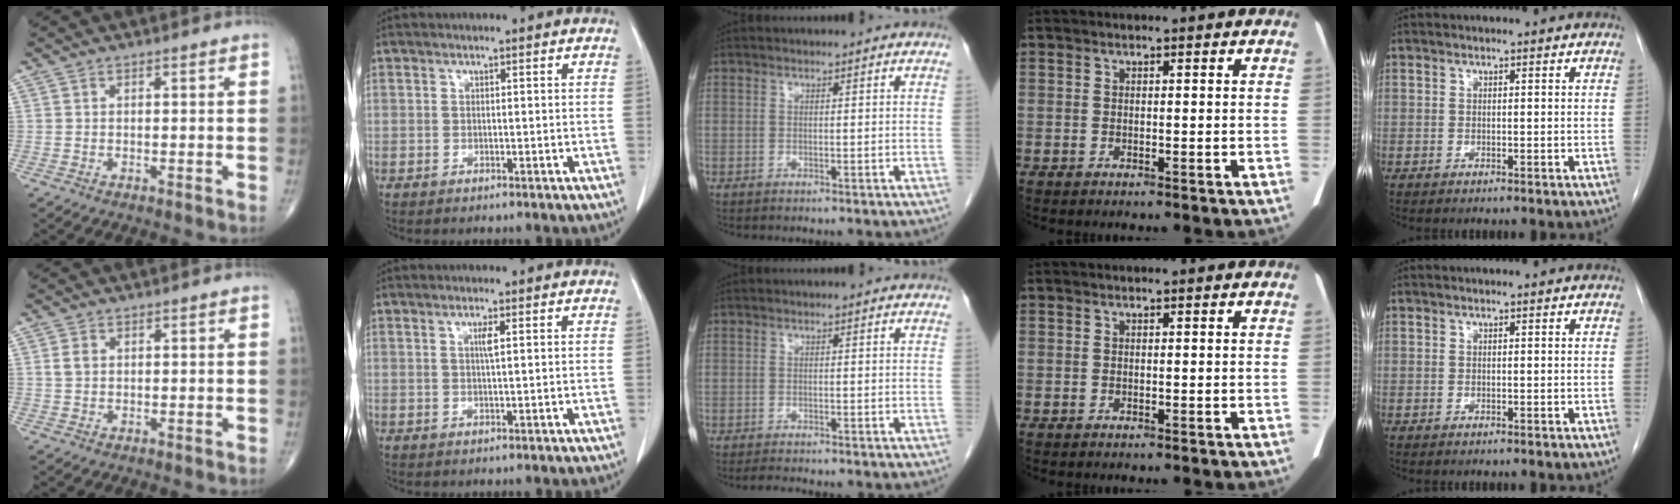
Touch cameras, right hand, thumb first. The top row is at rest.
{"thumb": {"total": 2.0, "force": [0.5, 1.5, 1.3], "torque": [-0.023, 0.002, 0.012]}, "index": {"total": 1.6, "force": [0.4, -0.1, 1.5], "torque": [-0.029, 0.001, 0.007]}, "middle": {"total": 1.9, "force": [-1.8, 0.1, 0.8], "torque": [-0.019, -0.008, -0.026]}}